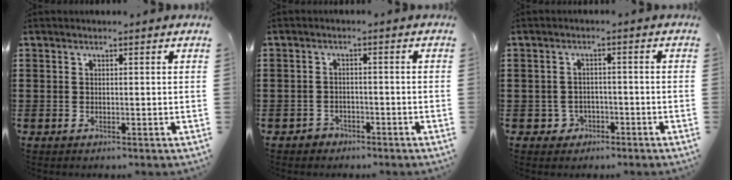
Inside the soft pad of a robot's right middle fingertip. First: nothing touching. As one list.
[{"total": 1.9, "force": [-1.7, 1.0, 0.0], "torque": [-0.006, 0.004, -0.038]}, {"total": 2.5, "force": [-1.7, 1.7, 0.4], "torque": [-0.016, 0.003, -0.039]}]